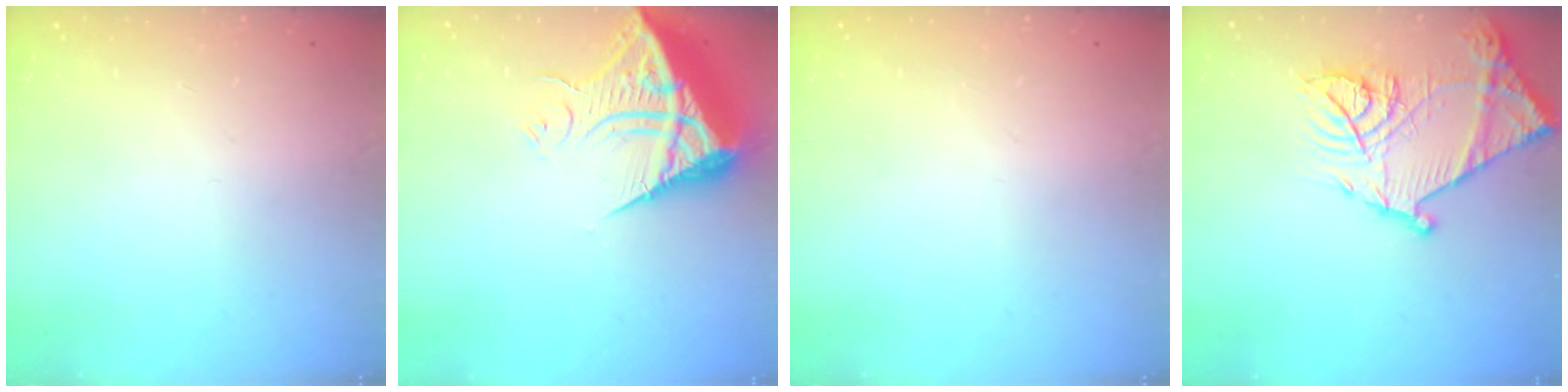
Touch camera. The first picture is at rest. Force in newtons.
{"total": 13.9, "press": 13.9, "slide": 1.3}
{"total": 0.0}
{"total": 18.6, "press": 18.5, "slide": 1.9}